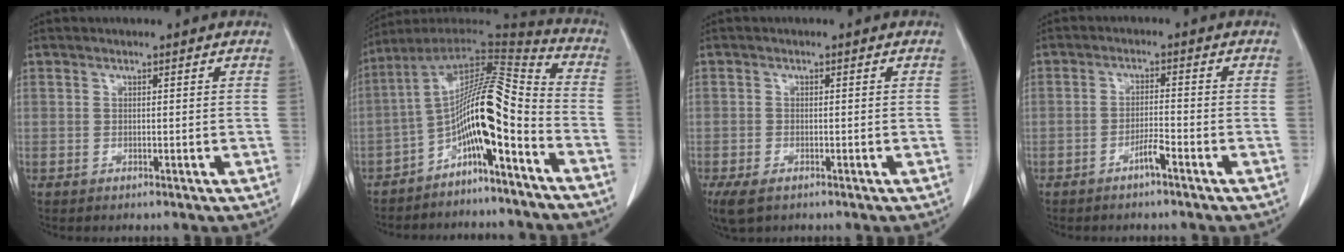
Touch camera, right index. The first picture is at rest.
{"total": 15.1, "force": [-7.4, 1.5, 13.1], "torque": [-0.211, 0.038, -0.119]}
{"total": 3.8, "force": [-2.3, 1.9, 2.3], "torque": [-0.046, -0.009, -0.037]}
{"total": 2.8, "force": [-1.9, -0.1, 2.1], "torque": [-0.038, -0.001, -0.037]}